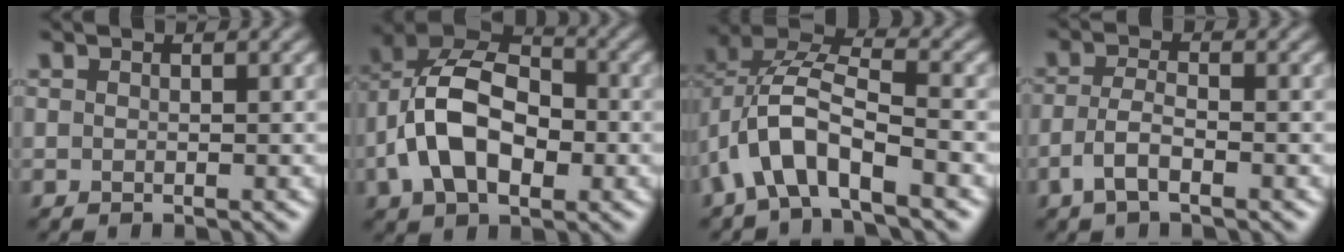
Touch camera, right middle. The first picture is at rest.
{"total": 9.7, "force": [-1.6, 6.0, 7.4], "torque": [-0.145, 0.021, -0.039]}
{"total": 7.5, "force": [-3.2, 3.3, 6.0], "torque": [-0.128, 0.010, -0.066]}
{"total": 2.6, "force": [-1.4, 0.8, 2.0], "torque": [-0.048, 0.002, -0.033]}